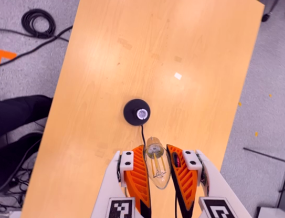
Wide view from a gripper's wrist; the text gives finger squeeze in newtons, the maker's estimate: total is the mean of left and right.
{"total": 18.5, "left": 20.2, "right": 16.7}